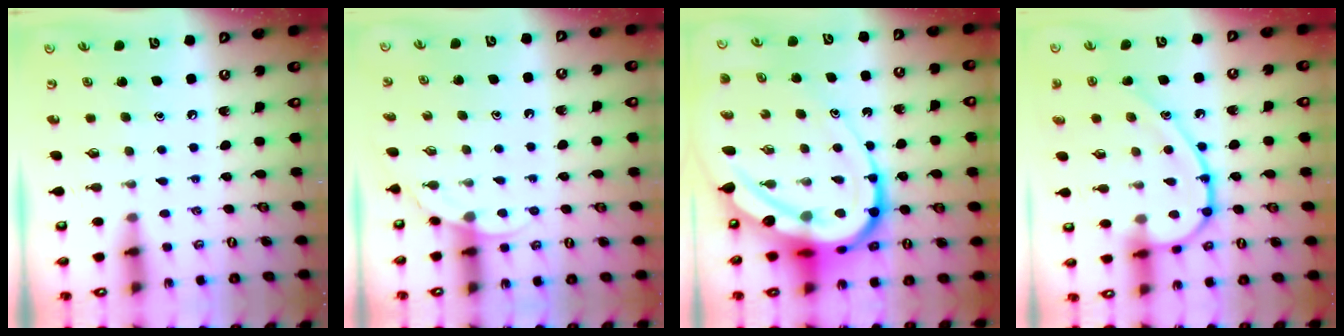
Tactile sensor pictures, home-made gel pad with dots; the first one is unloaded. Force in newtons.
{"total": 4.0, "press": 4.0, "slide": 0.3}
{"total": 22.8, "press": 22.6, "slide": 2.4}
{"total": 16.3, "press": 16.3, "slide": 0.3}